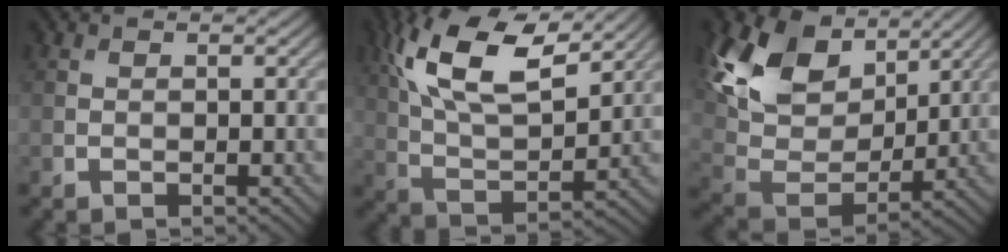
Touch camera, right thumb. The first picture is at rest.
{"total": 13.8, "force": [7.2, 5.6, 10.4], "torque": [-0.223, 0.011, 0.129]}
{"total": 14.2, "force": [7.5, 8.5, 8.5], "torque": [-0.216, 0.022, 0.139]}